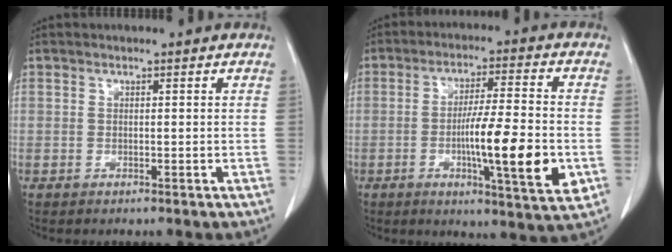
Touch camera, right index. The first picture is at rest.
{"total": 14.0, "force": [-3.2, 1.0, 13.6], "torque": [-0.212, -0.012, -0.050]}